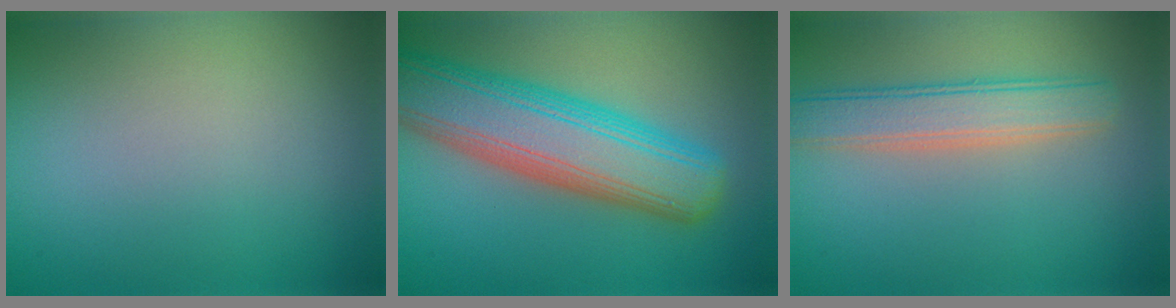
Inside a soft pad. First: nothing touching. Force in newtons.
{"total": 10.8, "press": 10.8, "slide": 0.4}
{"total": 4.2, "press": 4.2, "slide": 0.4}